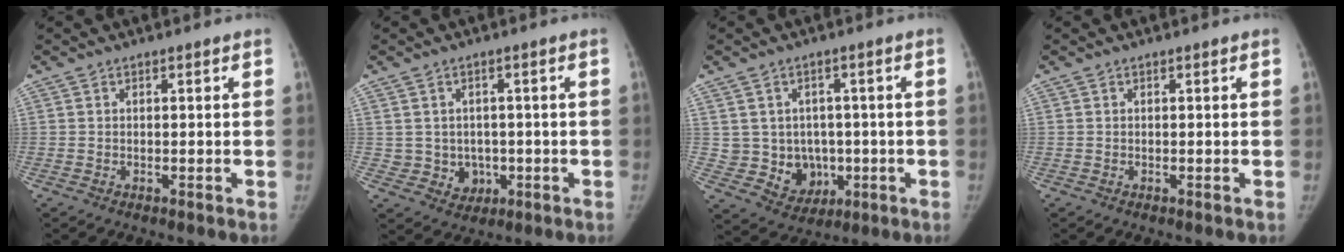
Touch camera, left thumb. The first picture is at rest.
{"total": 5.2, "force": [-0.3, 5.0, 1.6], "torque": [0.001, 0.006, 0.007]}
{"total": 8.4, "force": [-0.4, 7.7, 3.4], "torque": [-0.012, 0.003, 0.015]}
{"total": 0.0}